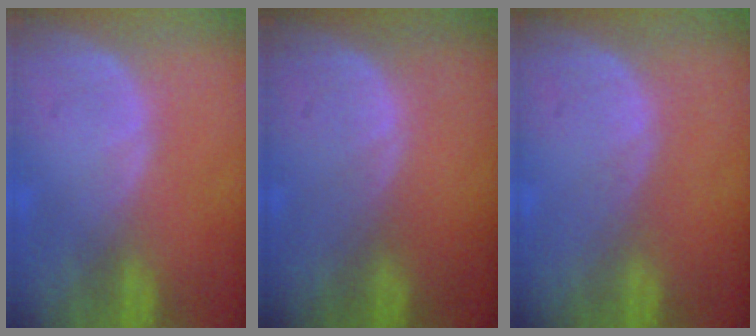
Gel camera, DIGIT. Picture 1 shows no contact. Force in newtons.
{"total": 0.0}
{"total": 0.0}